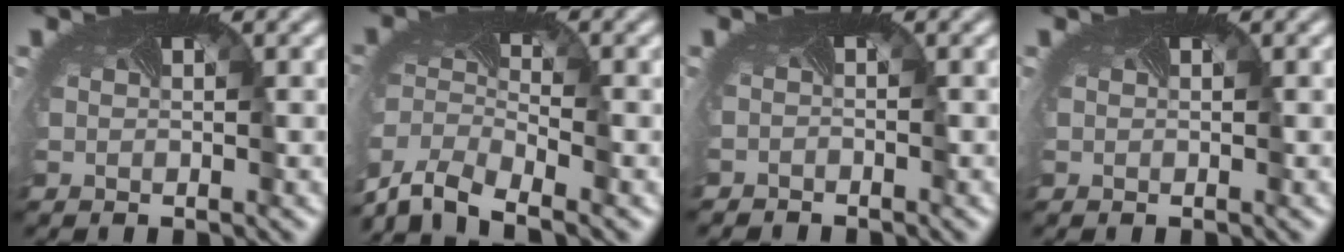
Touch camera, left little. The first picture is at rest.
{"total": 6.4, "force": [-5.5, 1.8, 2.6], "torque": [-0.067, -0.020, -0.111]}
{"total": 1.4, "force": [-1.2, 0.0, -0.6], "torque": [0.008, -0.014, -0.025]}
{"total": 0.0}